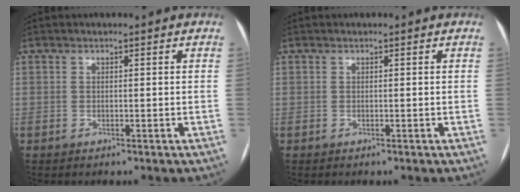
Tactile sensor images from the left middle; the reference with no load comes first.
{"total": 0.0}